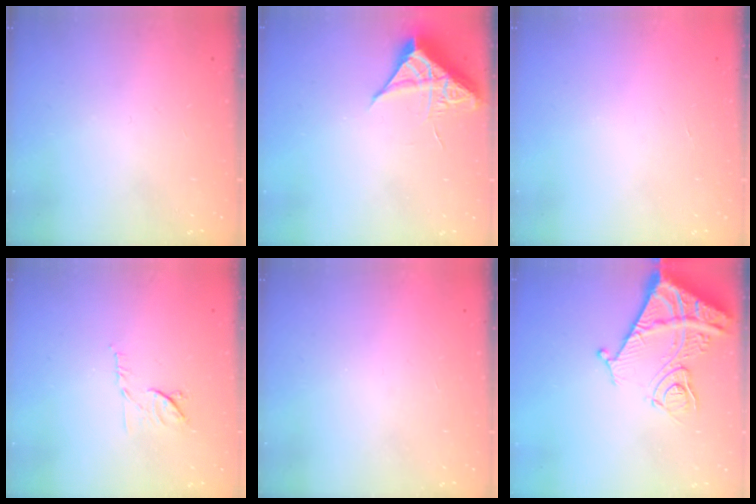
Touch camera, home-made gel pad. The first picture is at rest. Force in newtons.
{"total": 6.4, "press": 6.4, "slide": 0.4}
{"total": 1.6, "press": 1.5, "slide": 0.1}
{"total": 7.8, "press": 7.8, "slide": 0.9}
{"total": 1.5, "press": 1.5, "slide": 0.1}
{"total": 13.8, "press": 13.8, "slide": 1.4}